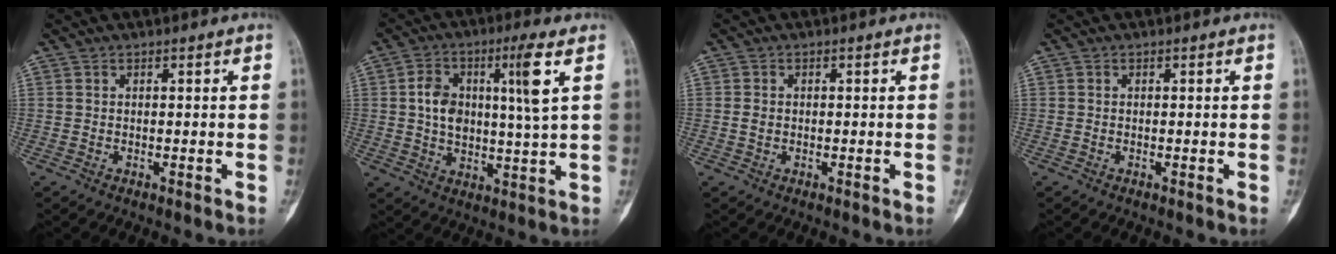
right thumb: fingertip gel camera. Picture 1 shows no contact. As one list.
[{"total": 11.9, "force": [3.3, 3.0, 11.0], "torque": [-0.203, 0.007, 0.057]}, {"total": 1.1, "force": [-0.1, 0.9, 0.6], "torque": [-0.008, 0.002, 0.000]}, {"total": 0.0}]